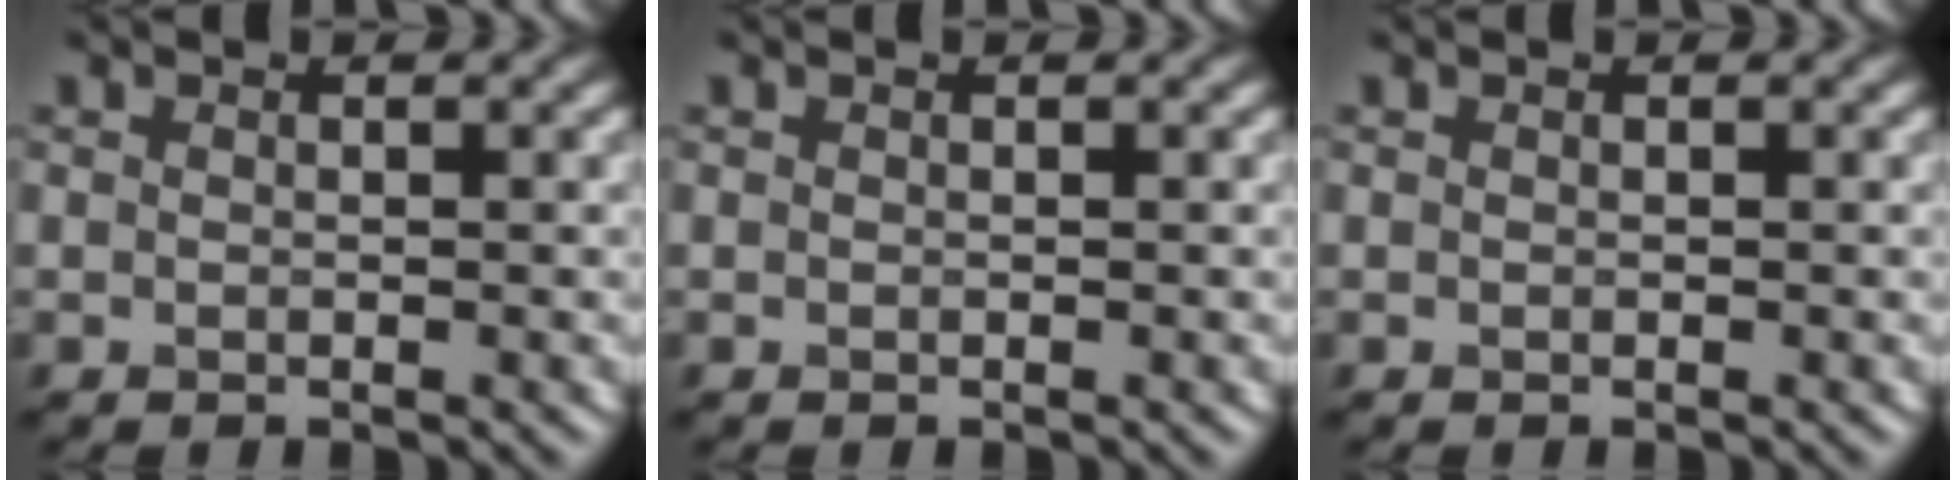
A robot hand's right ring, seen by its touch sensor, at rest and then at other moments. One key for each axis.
{"total": 0.0}
{"total": 0.0}